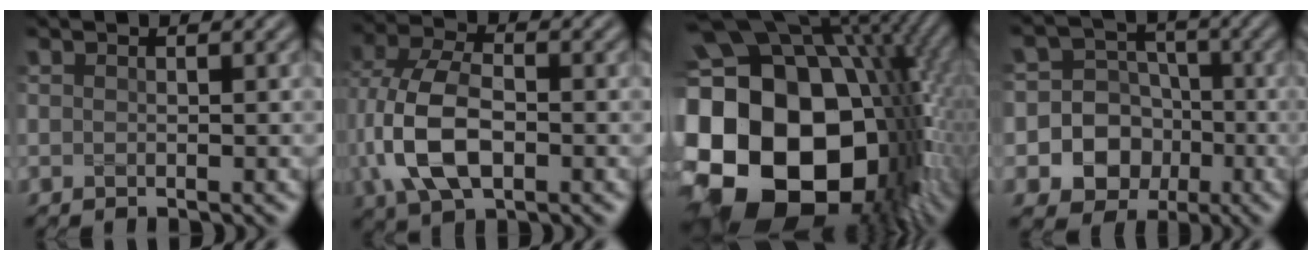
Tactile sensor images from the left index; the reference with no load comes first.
{"total": 8.9, "force": [-1.4, 5.4, 6.9], "torque": [-0.164, 0.001, -0.034]}
{"total": 23.3, "force": [-2.4, 16.6, 16.2], "torque": [-0.310, -0.017, -0.043]}
{"total": 10.5, "force": [-2.6, 9.8, 2.6], "torque": [-0.059, 0.005, -0.061]}